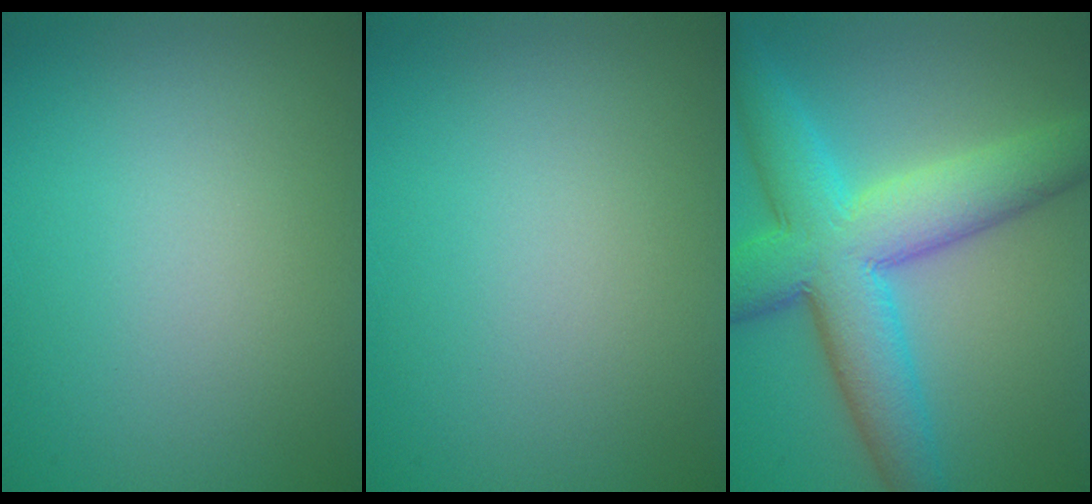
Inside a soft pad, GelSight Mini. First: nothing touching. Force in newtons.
{"total": 0.0}
{"total": 10.2, "press": 10.2, "slide": 0.1}